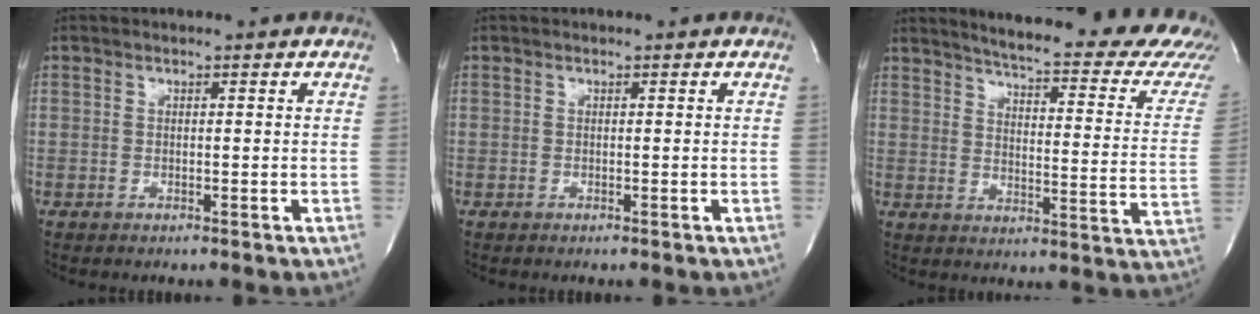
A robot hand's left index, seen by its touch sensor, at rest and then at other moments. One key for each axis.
{"total": 0.0}
{"total": 26.2, "fx": 23.2, "fy": 2.9, "fz": 11.7, "tx": -0.156, "ty": -0.096, "tz": 0.259}